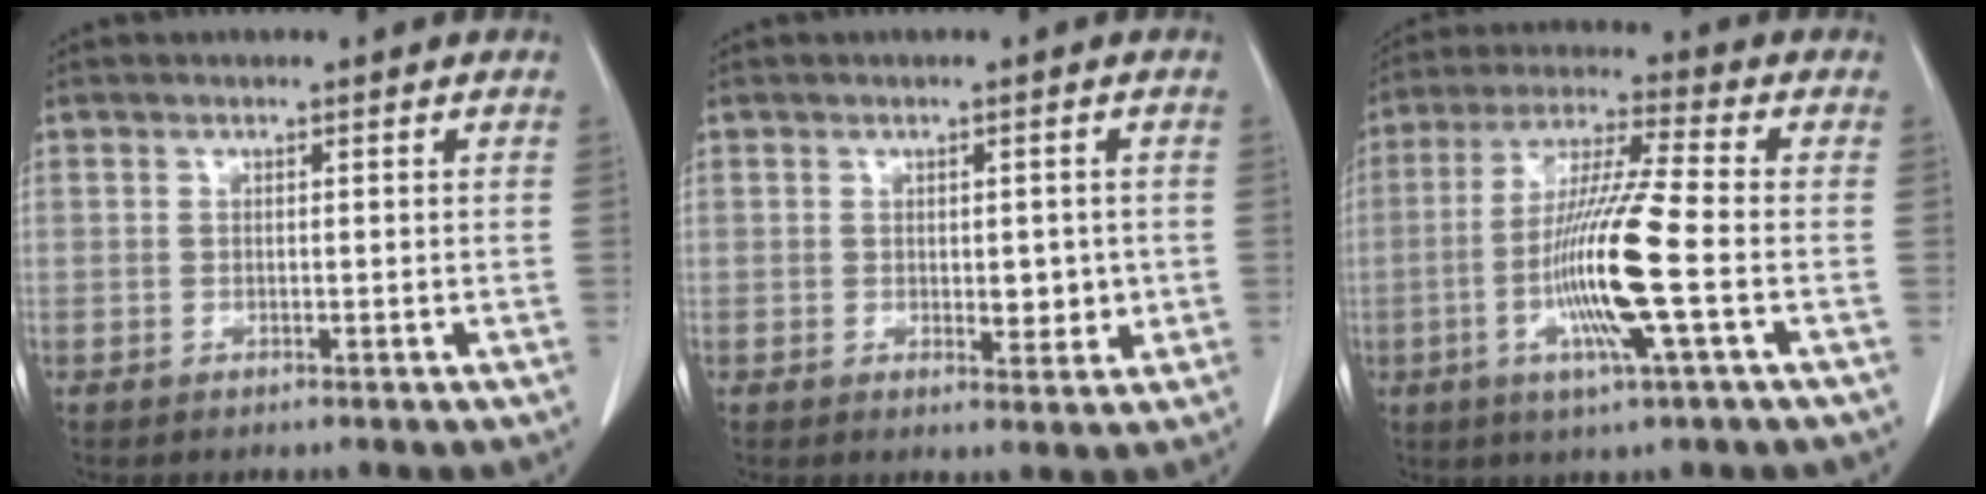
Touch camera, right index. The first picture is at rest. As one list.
[{"total": 3.8, "force": [-0.2, 2.0, 3.2], "torque": [-0.035, -0.004, 0.005]}, {"total": 13.6, "force": [-3.2, -0.2, 13.2], "torque": [-0.266, -0.011, -0.068]}]